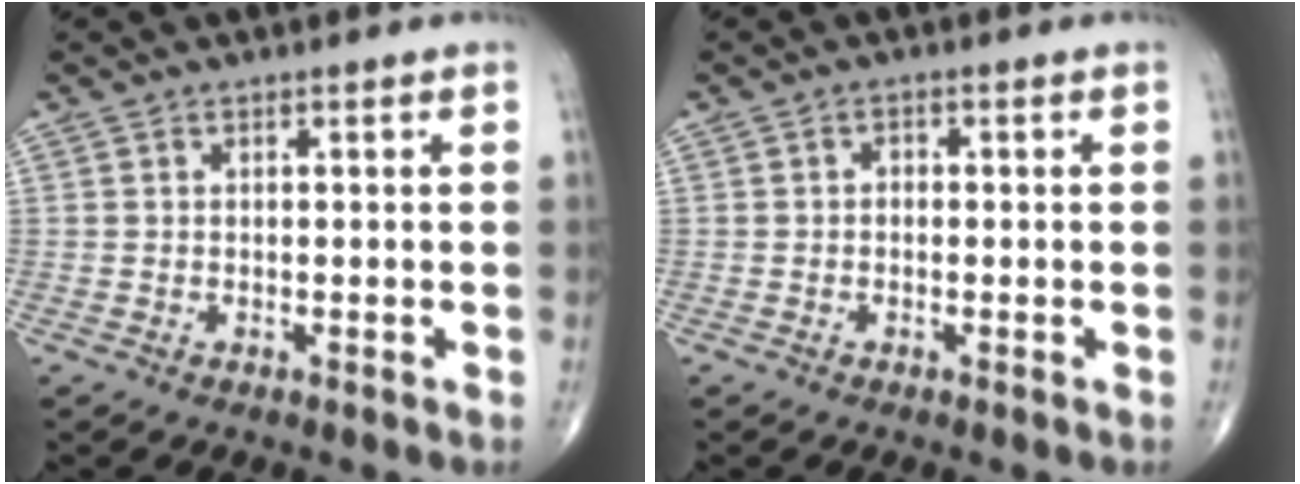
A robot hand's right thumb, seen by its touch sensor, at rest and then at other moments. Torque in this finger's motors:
{"motor_torque": [0.03, -0.09, 0.22, 0.03, 0.07]}